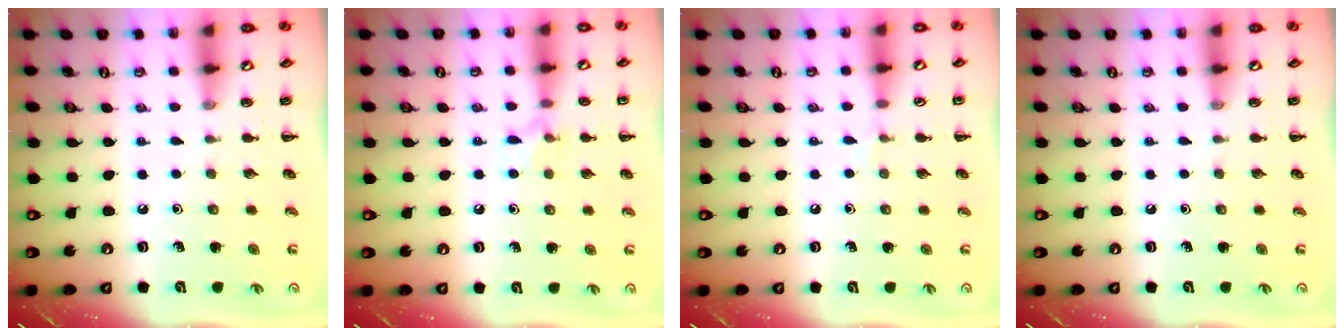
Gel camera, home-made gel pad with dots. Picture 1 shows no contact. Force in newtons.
{"total": 6.5, "press": 6.2, "slide": 2.0}
{"total": 3.6, "press": 3.3, "slide": 1.3}
{"total": 0.0}